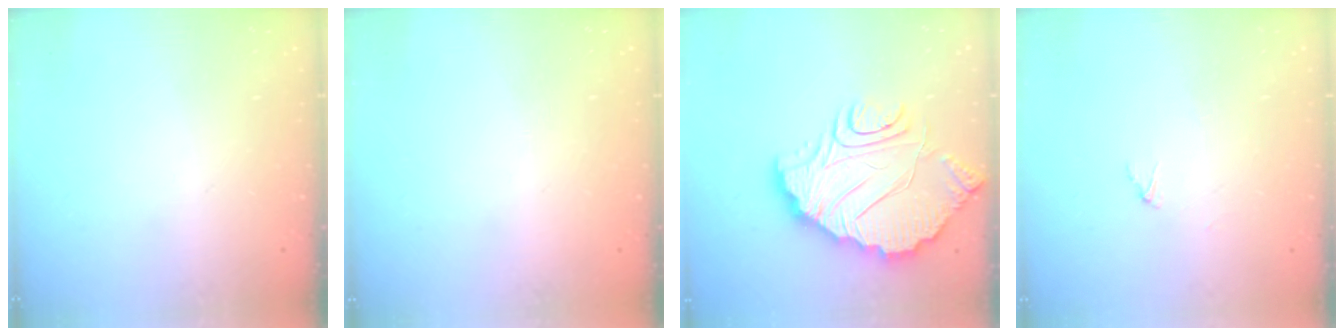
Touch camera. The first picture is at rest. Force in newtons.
{"total": 2.2, "press": 2.2, "slide": 0.1}
{"total": 14.5, "press": 14.4, "slide": 1.4}
{"total": 2.7, "press": 2.7, "slide": 0.1}